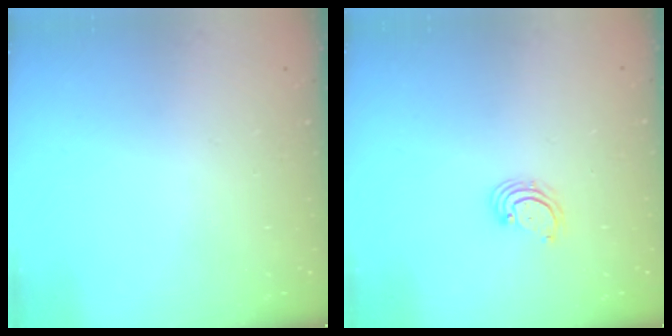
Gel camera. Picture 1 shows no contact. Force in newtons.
{"total": 2.7, "press": 2.7, "slide": 0.7}